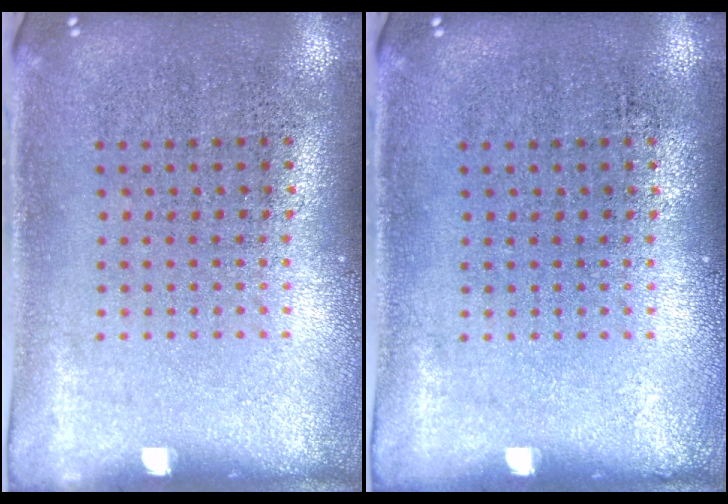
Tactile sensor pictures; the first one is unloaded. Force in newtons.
{"total": 0.0}